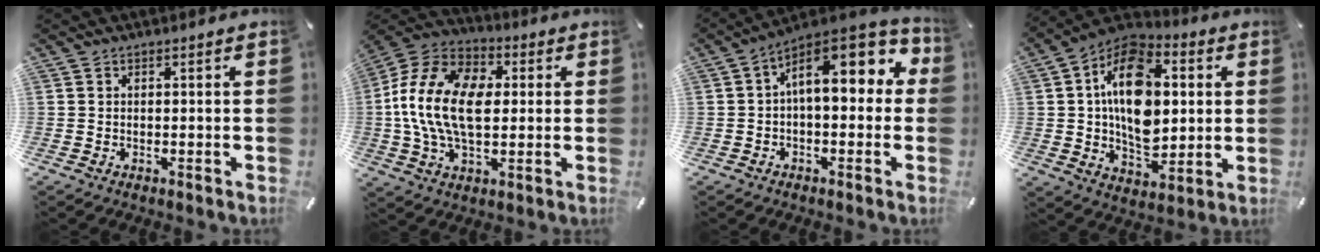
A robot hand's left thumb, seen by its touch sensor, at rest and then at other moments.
{"total": 18.0, "force": [0.2, 11.9, 13.5], "torque": [-0.291, 0.013, 0.004]}
{"total": 14.2, "force": [4.3, 6.7, 11.7], "torque": [-0.173, -0.026, 0.073]}
{"total": 18.3, "force": [2.3, 12.6, 13.0], "torque": [-0.229, -0.003, 0.039]}